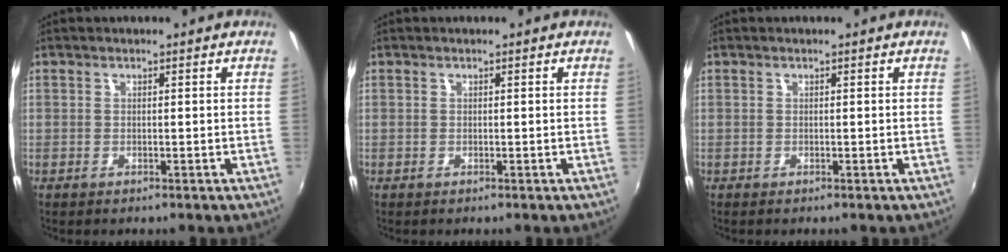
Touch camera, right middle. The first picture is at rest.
{"total": 0.0}
{"total": 0.0}